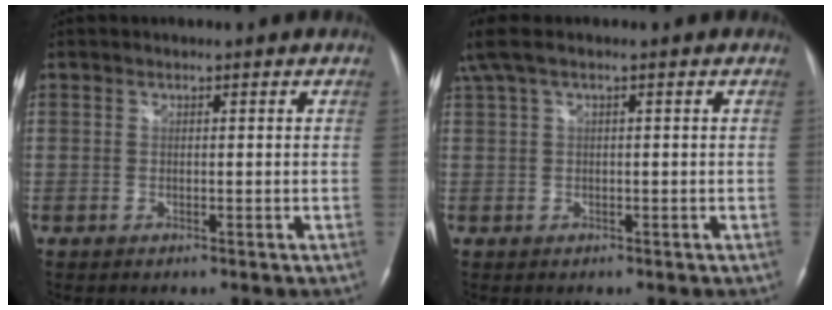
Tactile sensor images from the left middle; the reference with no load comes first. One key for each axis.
{"total": 4.7, "fx": 2.5, "fy": 0.5, "fz": 4.0, "tx": -0.099, "ty": 0.042, "tz": 0.055}